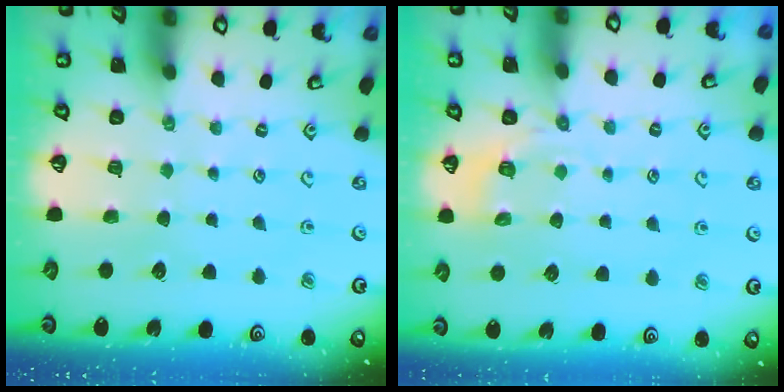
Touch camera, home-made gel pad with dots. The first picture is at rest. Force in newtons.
{"total": 3.8, "press": 3.4, "slide": 1.7}